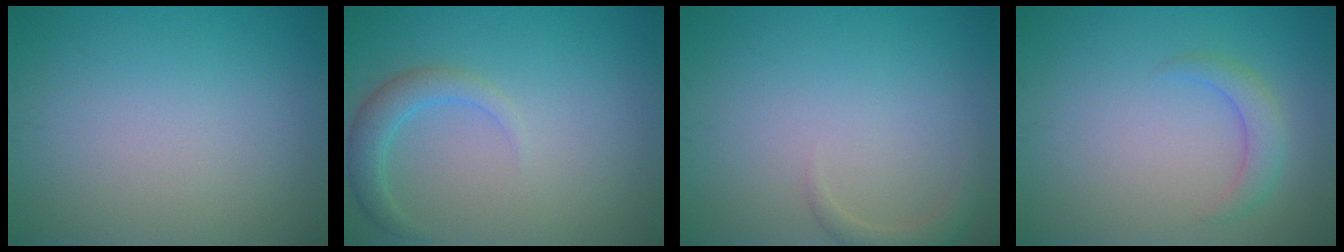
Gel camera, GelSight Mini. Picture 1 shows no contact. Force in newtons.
{"total": 2.4, "press": 2.4, "slide": 0.2}
{"total": 1.5, "press": 1.5, "slide": 0.2}
{"total": 2.0, "press": 2.0, "slide": 0.1}